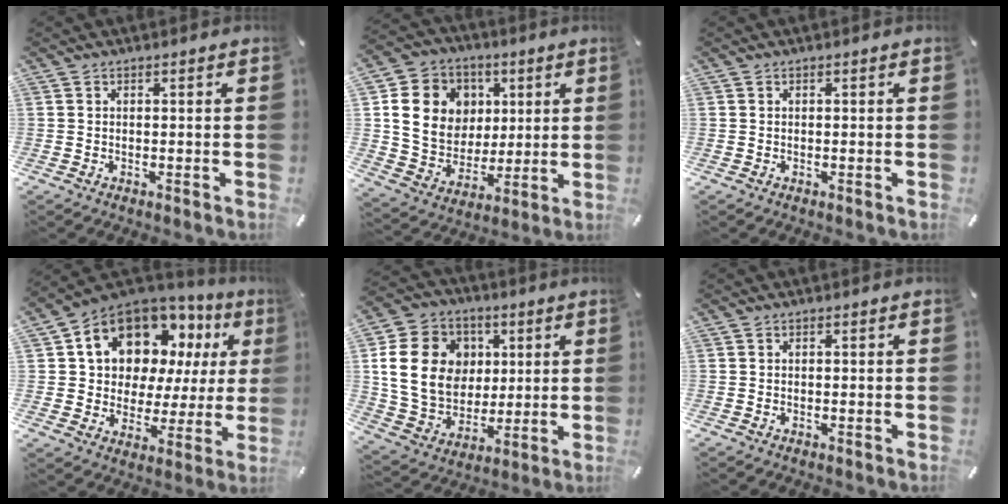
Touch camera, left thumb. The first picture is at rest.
{"total": 15.1, "force": [3.5, 13.5, 5.7], "torque": [-0.107, -0.003, 0.074]}
{"total": 0.0}
{"total": 14.0, "force": [8.6, 9.5, 5.7], "torque": [-0.108, -0.065, 0.156]}
{"total": 18.5, "force": [3.4, 15.8, 9.0], "torque": [-0.183, 0.007, 0.067]}
{"total": 0.5, "force": [-0.3, 0.2, 0.4], "torque": [-0.011, -0.002, -0.005]}